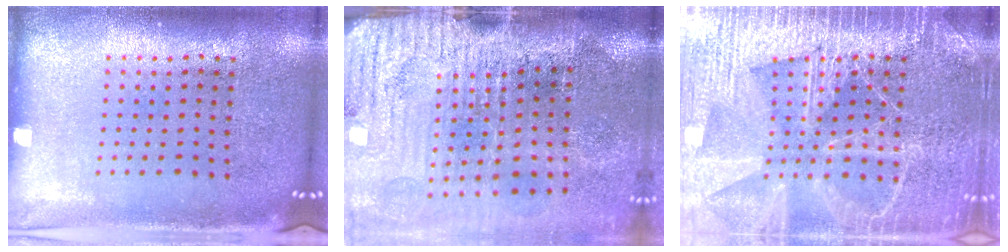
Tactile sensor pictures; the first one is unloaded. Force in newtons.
{"total": 4.9, "press": 4.1, "slide": 2.6}
{"total": 6.6, "press": 6.5, "slide": 0.9}